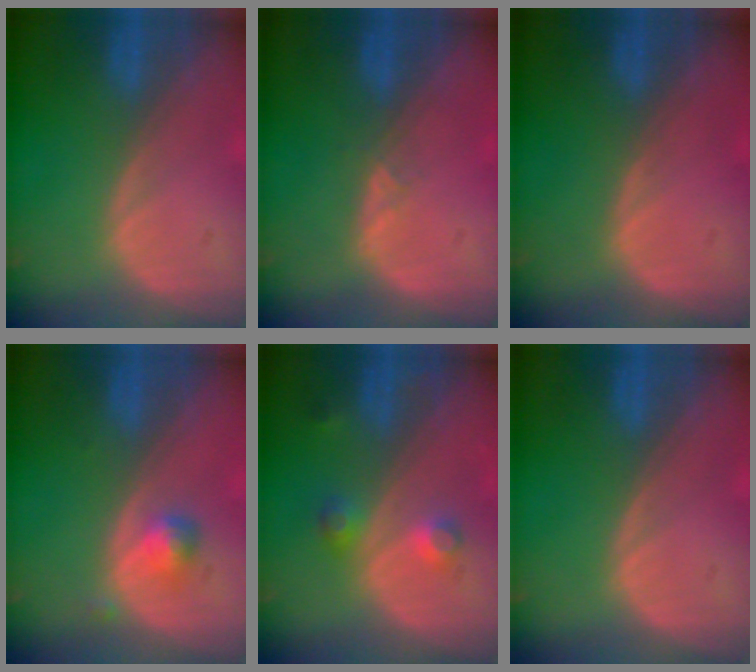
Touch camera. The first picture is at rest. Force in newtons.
{"total": 1.4, "press": 1.2, "slide": 0.8}
{"total": 0.0}
{"total": 2.4, "press": 2.4, "slide": 0.2}
{"total": 3.7, "press": 3.4, "slide": 1.4}
{"total": 0.0}